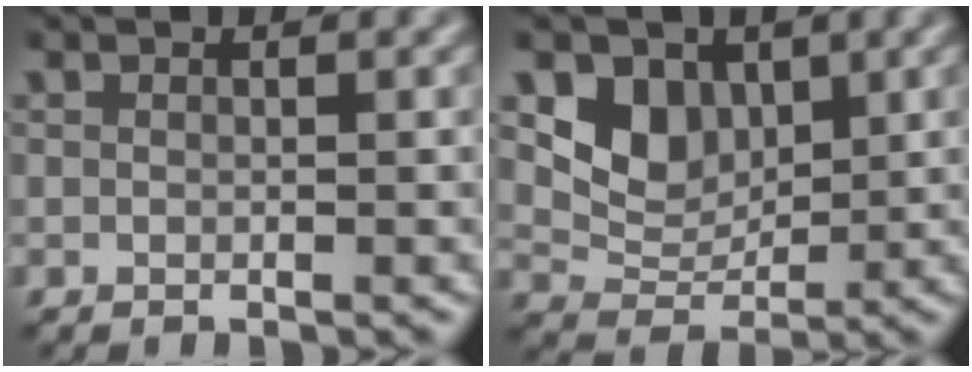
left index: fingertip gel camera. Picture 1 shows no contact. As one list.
[{"total": 3.8, "force": [1.1, 3.1, 2.0], "torque": [-0.036, -0.010, 0.022]}]